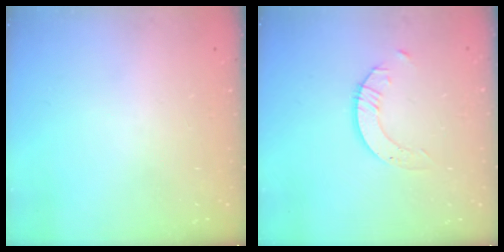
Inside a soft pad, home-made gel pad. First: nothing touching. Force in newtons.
{"total": 2.4, "press": 2.4, "slide": 0.2}